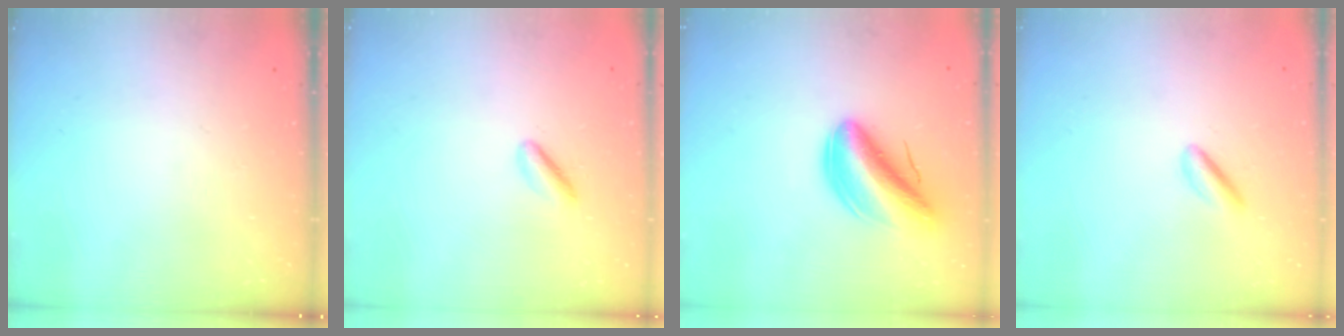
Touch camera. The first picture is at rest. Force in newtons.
{"total": 3.2, "press": 3.2, "slide": 0.6}
{"total": 10.6, "press": 10.2, "slide": 3.0}
{"total": 2.5, "press": 2.3, "slide": 1.0}